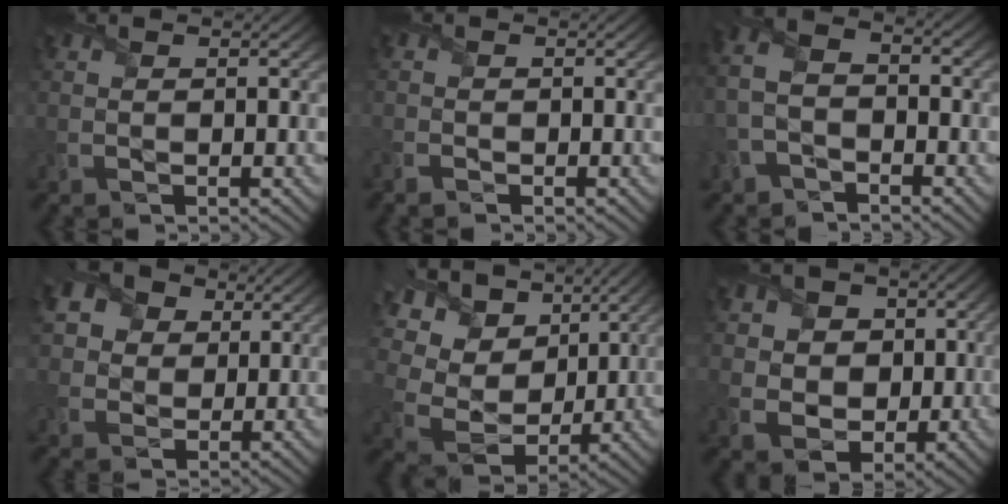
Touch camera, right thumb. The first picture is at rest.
{"total": 1.4, "force": [-1.1, 0.5, 0.5], "torque": [-0.016, -0.004, -0.026]}
{"total": 5.4, "force": [-2.0, 3.3, 3.8], "torque": [-0.098, 0.005, -0.055]}
{"total": 11.1, "force": [5.6, 8.2, 5.0], "torque": [-0.165, 0.025, 0.112]}
{"total": 14.0, "force": [6.0, 9.8, 7.9], "torque": [-0.230, 0.028, 0.118]}
{"total": 8.8, "force": [1.5, 7.7, 4.2], "torque": [-0.109, 0.005, 0.009]}